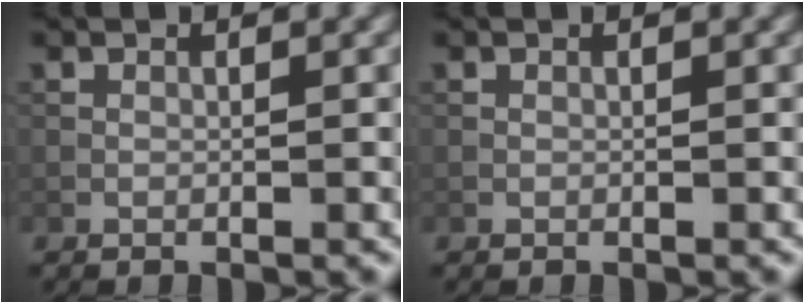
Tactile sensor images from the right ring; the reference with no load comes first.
{"total": 0.0}